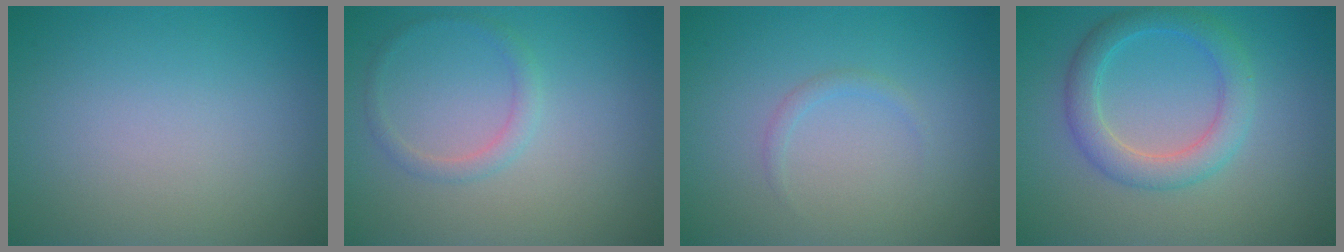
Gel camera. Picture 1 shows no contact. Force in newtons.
{"total": 1.3, "press": 1.3, "slide": 0.1}
{"total": 0.8, "press": 0.8, "slide": 0.1}
{"total": 3.7, "press": 3.7, "slide": 0.2}